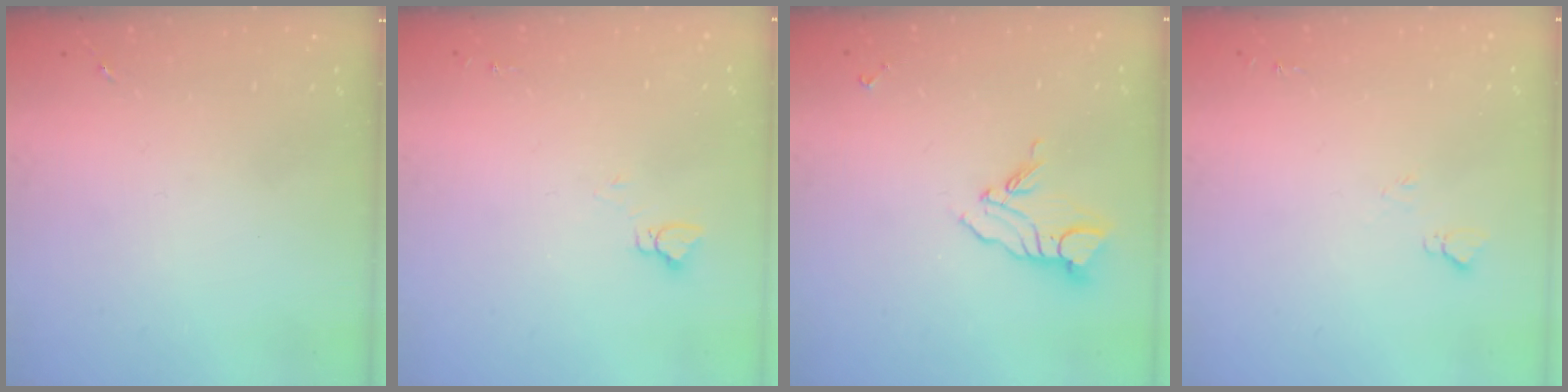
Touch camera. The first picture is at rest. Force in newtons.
{"total": 4.0, "press": 4.0, "slide": 0.4}
{"total": 8.5, "press": 8.4, "slide": 0.9}
{"total": 4.9, "press": 4.9, "slide": 0.6}